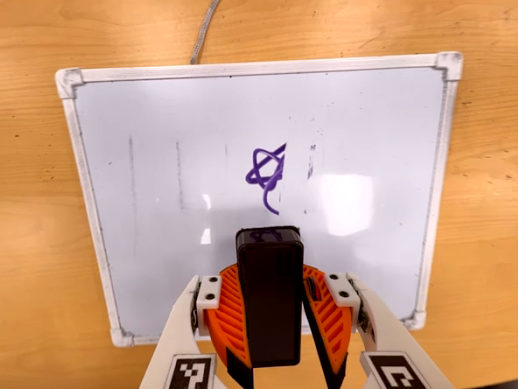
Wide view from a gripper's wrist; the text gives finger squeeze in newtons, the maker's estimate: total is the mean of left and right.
{"total": 9.8, "left": 10.1, "right": 9.4}